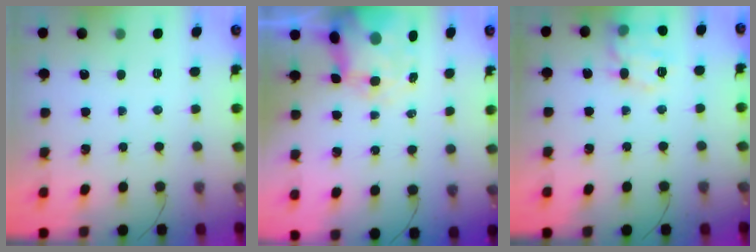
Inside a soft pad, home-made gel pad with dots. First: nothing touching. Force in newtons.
{"total": 7.6, "press": 7.3, "slide": 2.2}
{"total": 12.9, "press": 12.9, "slide": 0.6}